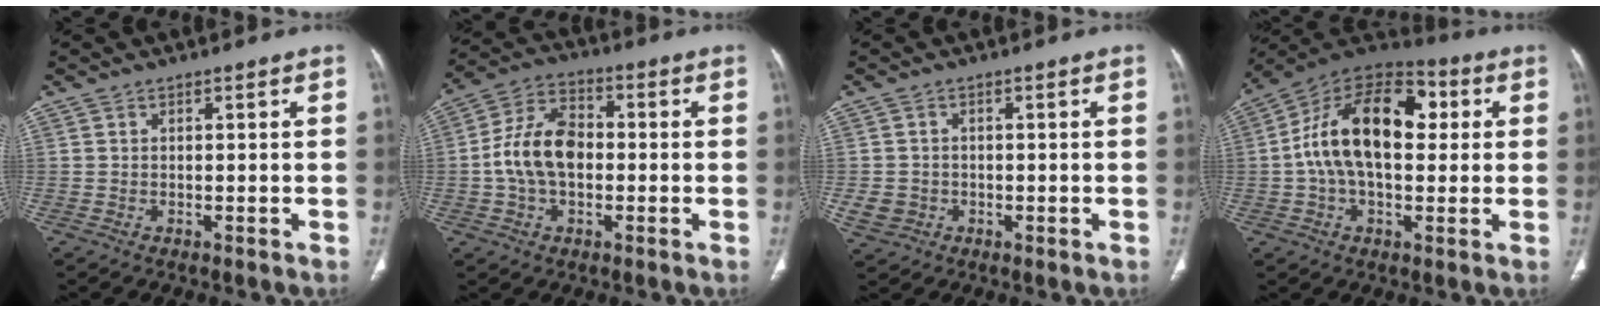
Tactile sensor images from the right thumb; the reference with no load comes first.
{"total": 11.8, "force": [-0.8, 7.7, 9.0], "torque": [-0.163, 0.029, -0.023]}
{"total": 4.0, "force": [-0.8, 3.6, 1.5], "torque": [-0.022, 0.005, -0.007]}
{"total": 20.0, "force": [2.4, 11.8, 16.0], "torque": [-0.257, 0.036, 0.032]}